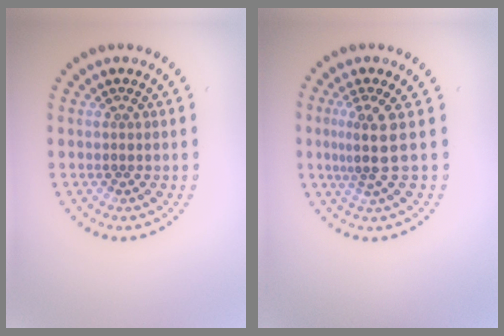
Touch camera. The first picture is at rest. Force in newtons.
{"total": 2.9, "press": 2.0, "slide": 2.1}